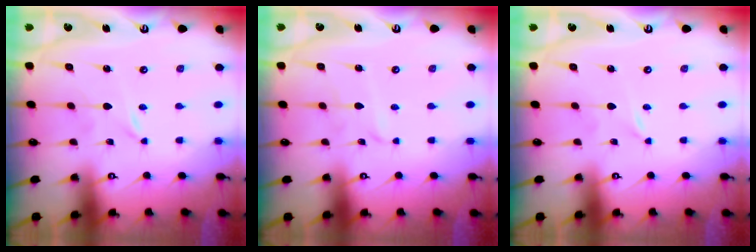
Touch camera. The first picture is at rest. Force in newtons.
{"total": 2.2, "press": 2.2, "slide": 0.2}
{"total": 0.0}